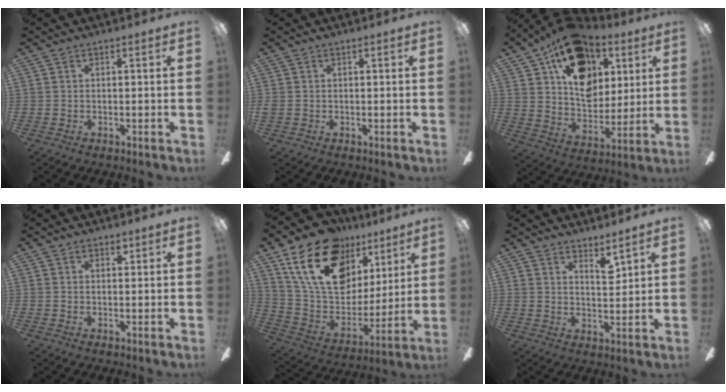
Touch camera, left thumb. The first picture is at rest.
{"total": 0.7, "force": [0.2, 0.6, 0.3], "torque": [-0.007, 0.003, 0.003]}
{"total": 19.1, "force": [9.9, 13.1, 9.8], "torque": [-0.151, -0.047, 0.182]}
{"total": 1.8, "force": [1.3, 0.9, 0.8], "torque": [-0.001, -0.005, 0.021]}
{"total": 24.1, "force": [13.4, 14.8, 13.4], "torque": [-0.247, -0.059, 0.244]}
{"total": 4.9, "force": [4.1, 1.1, 2.5], "torque": [-0.025, -0.029, 0.065]}